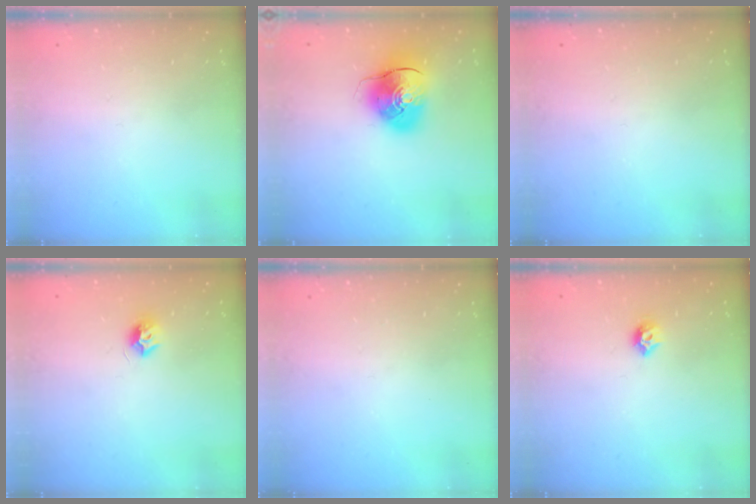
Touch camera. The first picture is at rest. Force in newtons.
{"total": 11.1, "press": 11.0, "slide": 2.0}
{"total": 0.0}
{"total": 7.4, "press": 7.4, "slide": 0.5}
{"total": 0.0}
{"total": 6.6, "press": 6.6, "slide": 0.4}